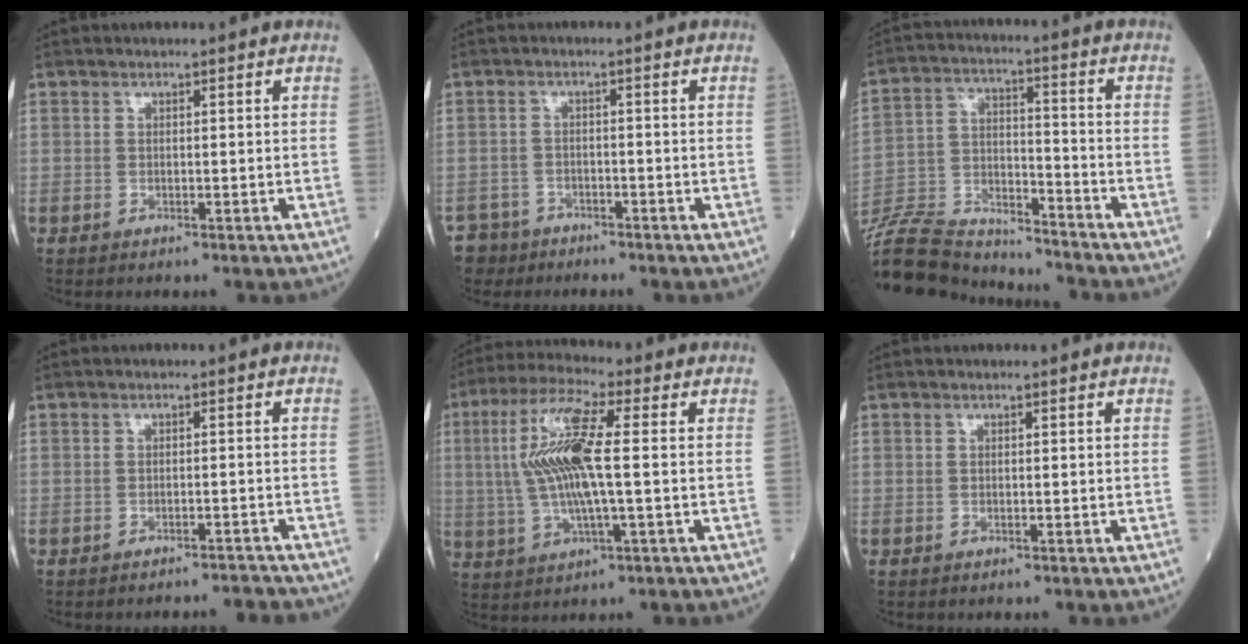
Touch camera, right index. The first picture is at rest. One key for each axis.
{"total": 4.9, "fx": -4.0, "fy": 2.9, "fz": -0.6, "tx": 0.011, "ty": 0.000, "tz": -0.074}
{"total": 18.0, "fx": -17.3, "fy": 2.9, "fz": 4.1, "tx": -0.101, "ty": 0.014, "tz": -0.291}
{"total": 3.7, "fx": -3.6, "fy": 0.6, "fz": 0.2, "tx": 0.004, "ty": -0.002, "tz": -0.044}
{"total": 12.3, "fx": 1.1, "fy": 2.0, "fz": 12.1, "tx": -0.257, "ty": 0.013, "tz": 0.018}
{"total": 0.0}